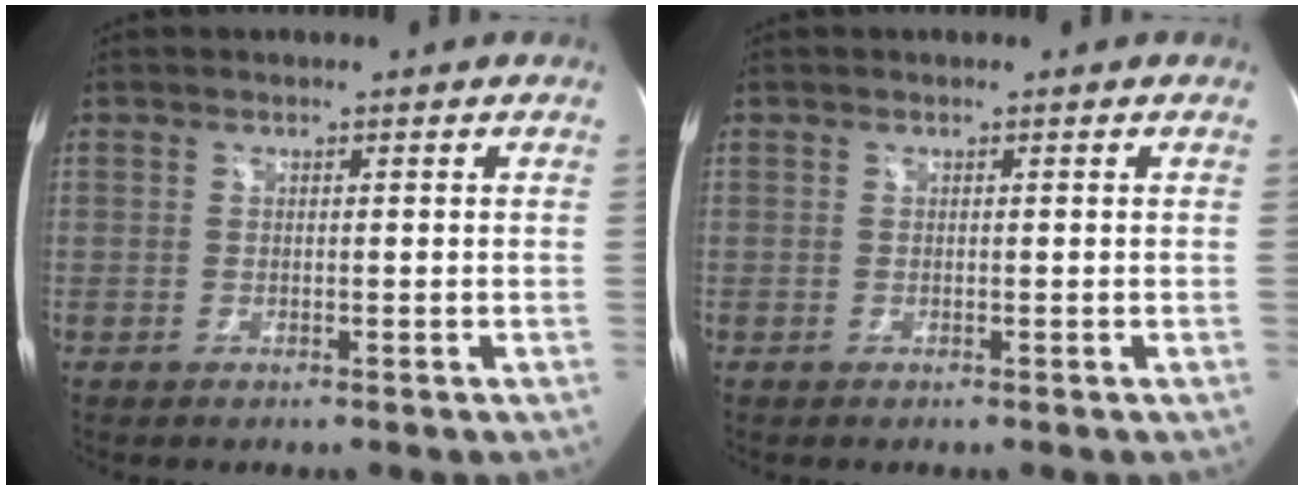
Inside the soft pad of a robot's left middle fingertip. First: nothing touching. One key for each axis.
{"total": 0.0}